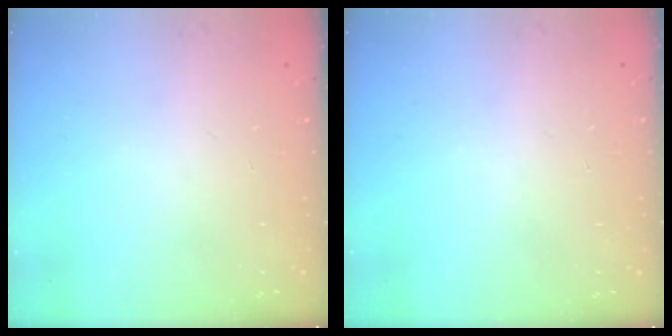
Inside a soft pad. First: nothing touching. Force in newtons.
{"total": 0.5, "press": 0.5, "slide": 0.2}